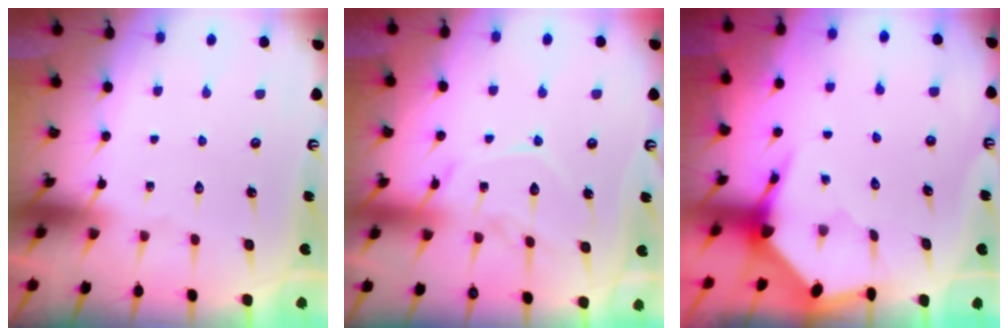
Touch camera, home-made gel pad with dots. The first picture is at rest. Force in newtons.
{"total": 12.2, "press": 12.1, "slide": 0.8}
{"total": 3.4, "press": 3.4, "slide": 0.4}